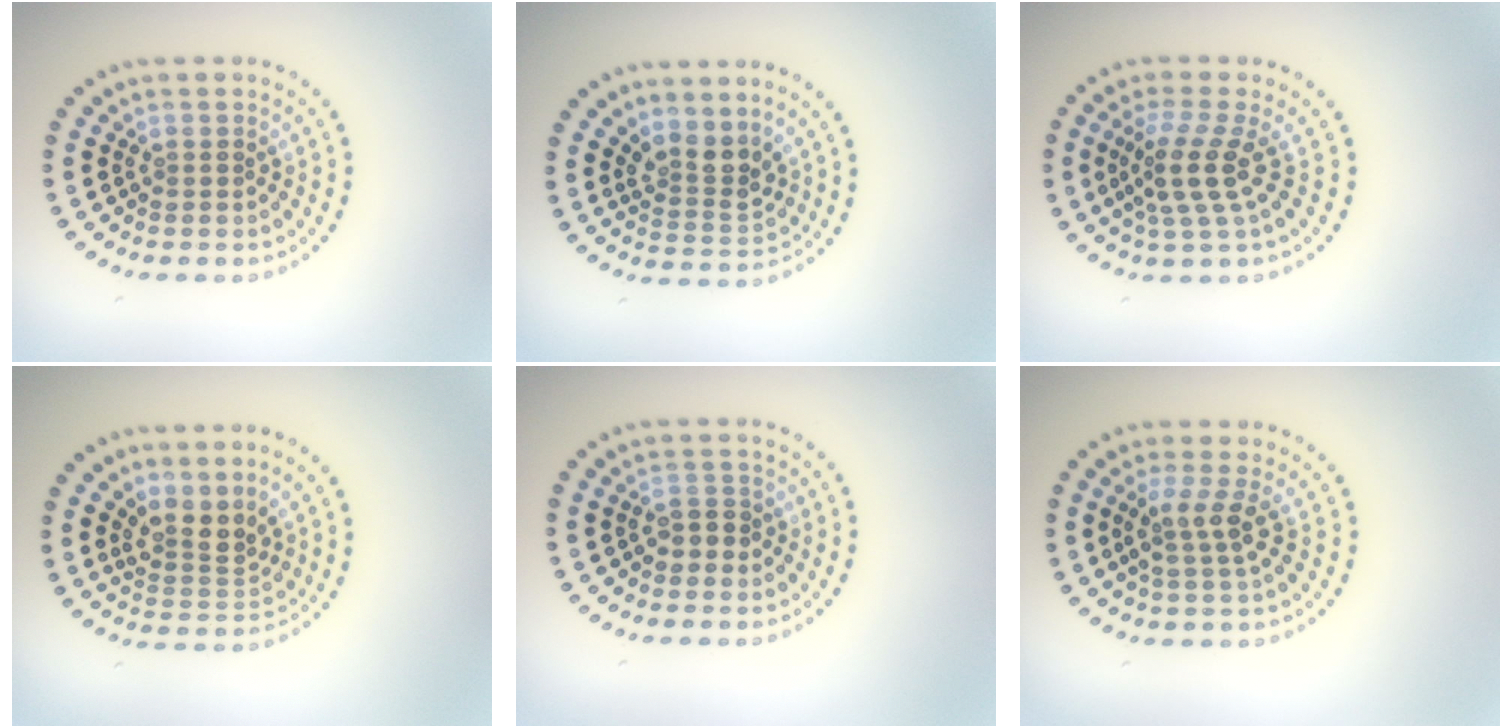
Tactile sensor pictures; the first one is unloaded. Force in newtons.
{"total": 2.8, "press": 2.1, "slide": 1.9}
{"total": 3.6, "press": 2.7, "slide": 2.4}
{"total": 2.8, "press": 2.3, "slide": 1.7}
{"total": 1.8, "press": 1.7, "slide": 0.6}
{"total": 2.7, "press": 2.1, "slide": 1.7}